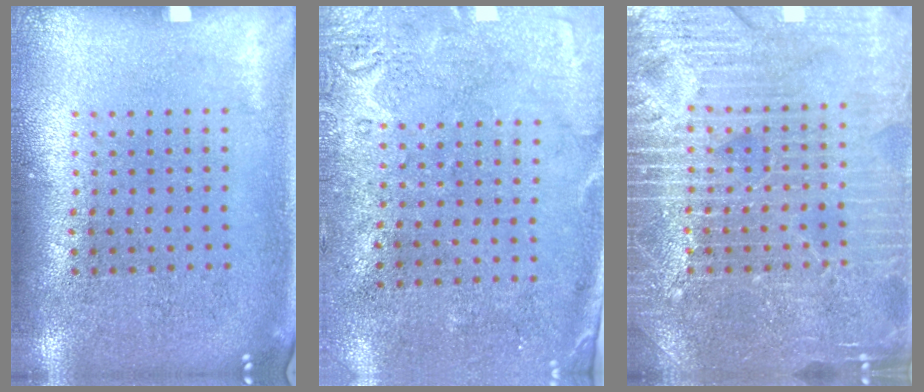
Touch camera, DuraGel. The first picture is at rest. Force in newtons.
{"total": 2.7, "press": 2.2, "slide": 1.7}
{"total": 4.4, "press": 4.3, "slide": 0.5}